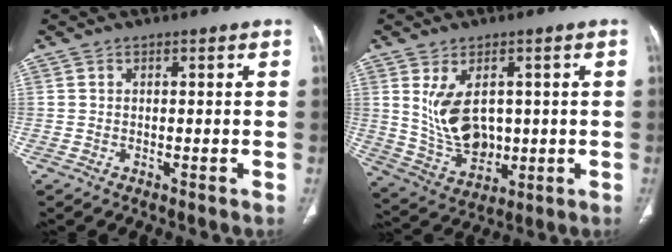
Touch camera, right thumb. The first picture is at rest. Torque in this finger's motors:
{"motor_torque": [-0.40, 0.89, 0.70, 0.37, 0.36]}